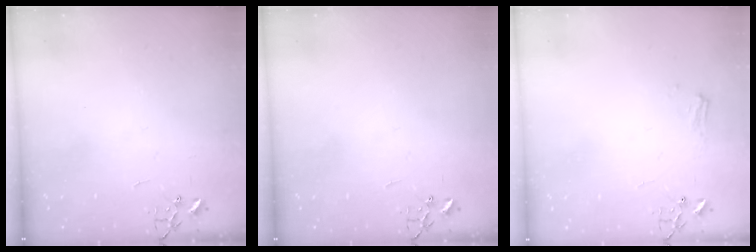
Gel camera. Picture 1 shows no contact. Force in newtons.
{"total": 0.0}
{"total": 6.7, "press": 6.7, "slide": 0.7}